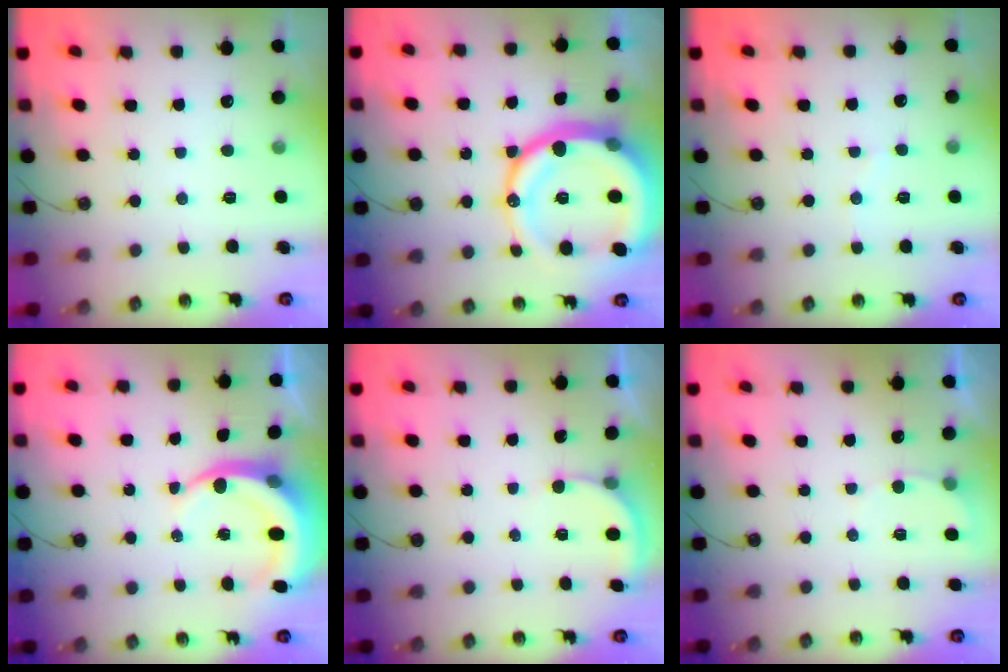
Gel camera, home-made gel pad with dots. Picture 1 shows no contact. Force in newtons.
{"total": 25.7, "press": 25.5, "slide": 3.3}
{"total": 3.9, "press": 3.9, "slide": 0.4}
{"total": 8.0, "press": 7.9, "slide": 1.0}
{"total": 2.7, "press": 2.7, "slide": 0.5}
{"total": 3.9, "press": 3.9, "slide": 0.4}